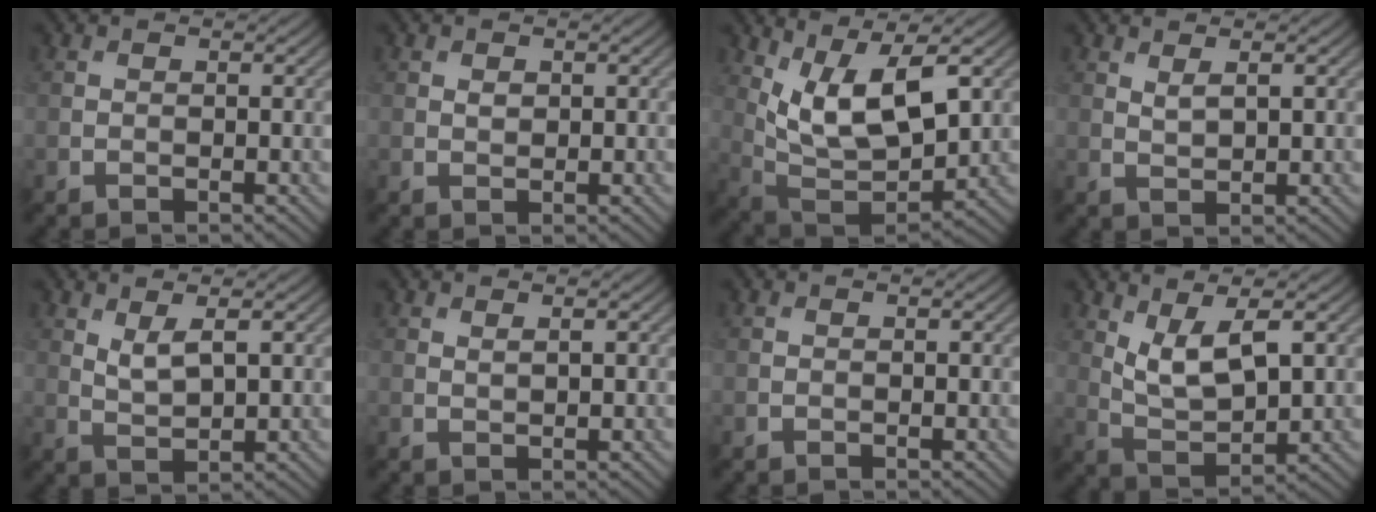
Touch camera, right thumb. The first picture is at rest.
{"total": 0.8, "force": [0.3, 0.6, 0.5], "torque": [-0.011, -0.002, 0.006]}
{"total": 12.2, "force": [4.6, 5.5, 9.8], "torque": [-0.206, -0.002, 0.091]}
{"total": 1.6, "force": [1.1, 0.4, 1.2], "torque": [-0.029, -0.004, 0.024]}
{"total": 3.2, "force": [1.6, 1.1, 2.6], "torque": [-0.062, -0.004, 0.035]}
{"total": 0.8, "force": [0.6, 0.0, 0.5], "torque": [-0.011, 0.000, 0.011]}
{"total": 0.0}
{"total": 7.0, "force": [2.8, 2.9, 5.8], "torque": [-0.121, -0.004, 0.060]}